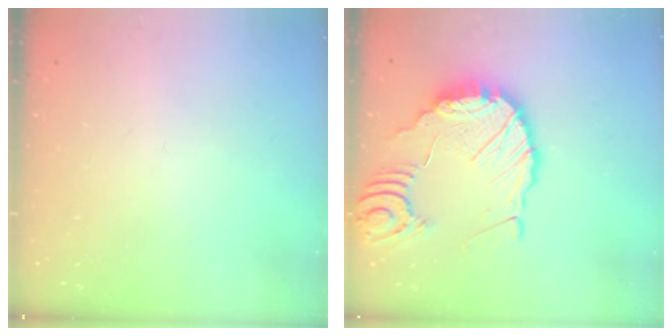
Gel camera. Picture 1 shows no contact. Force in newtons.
{"total": 14.9, "press": 14.8, "slide": 1.8}